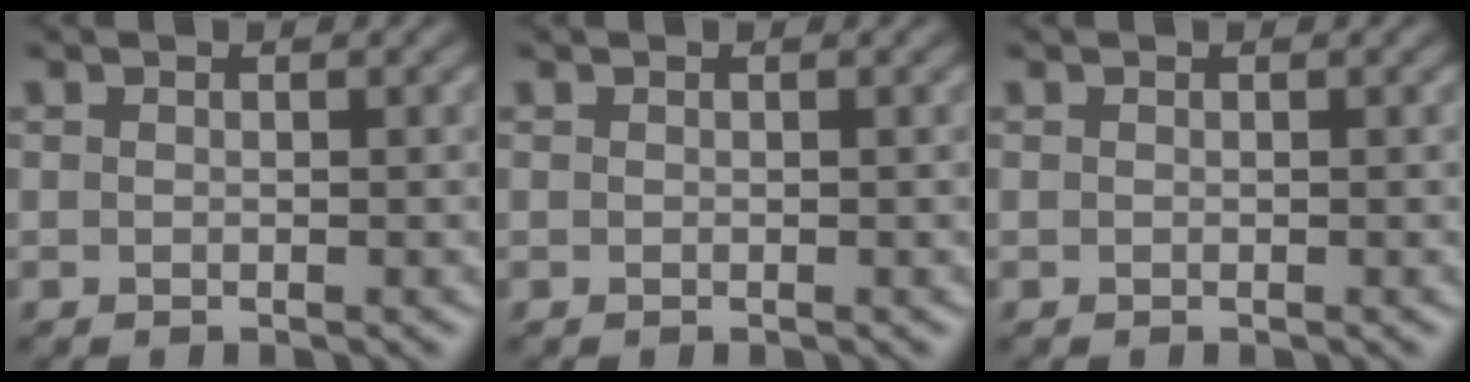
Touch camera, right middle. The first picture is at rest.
{"total": 0.0}
{"total": 0.0}